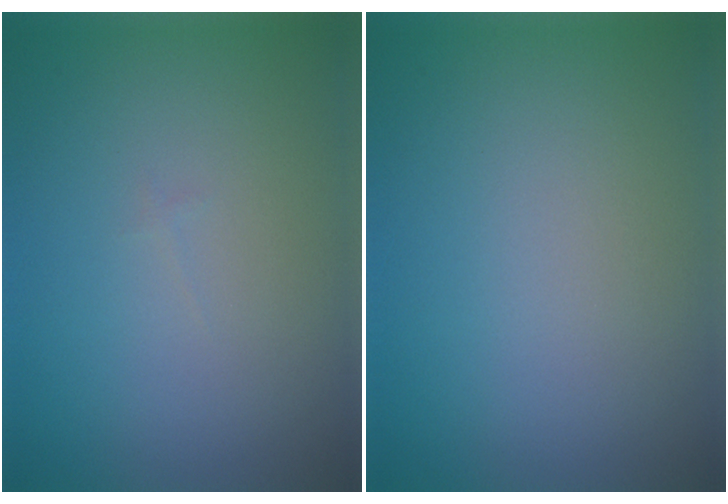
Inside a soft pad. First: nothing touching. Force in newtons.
{"total": 0.0}